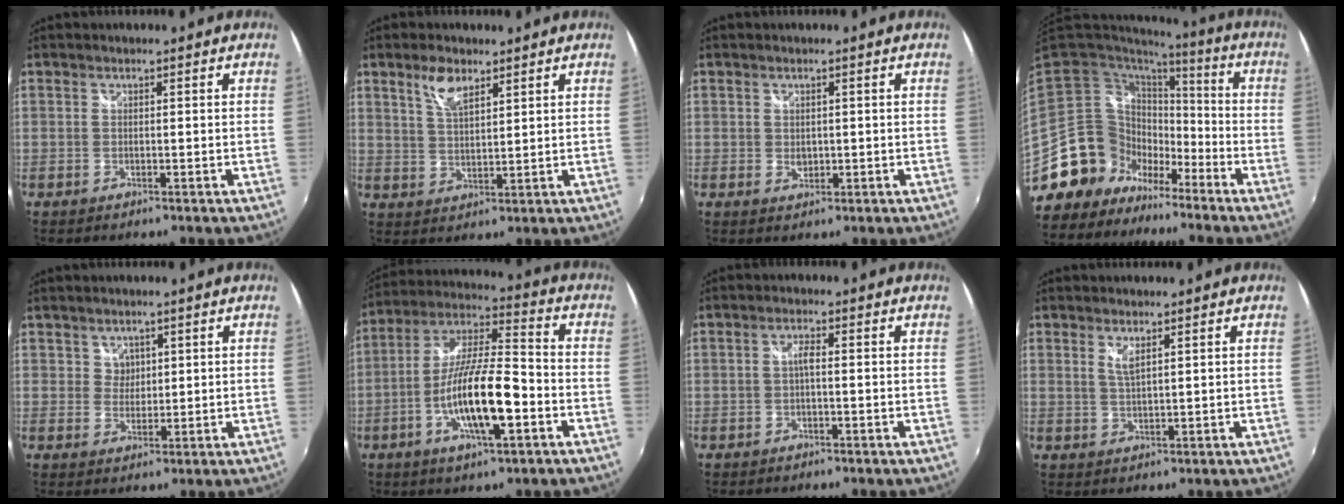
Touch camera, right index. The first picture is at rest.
{"total": 5.4, "force": [3.5, 2.1, 3.6], "torque": [-0.066, 0.005, 0.067]}
{"total": 1.6, "force": [0.0, 1.4, 0.8], "torque": [-0.012, -0.001, 0.000]}
{"total": 15.2, "force": [-9.1, 11.4, 4.4], "torque": [-0.112, 0.024, -0.153]}
{"total": 2.5, "force": [1.3, 2.1, 0.0], "torque": [0.005, 0.005, 0.023]}
{"total": 15.6, "force": [-5.3, 3.6, 14.2], "torque": [-0.278, -0.004, -0.100]}
{"total": 1.6, "force": [-0.3, 0.3, 1.5], "torque": [-0.029, 0.007, -0.007]}
{"total": 2.2, "force": [1.3, 0.4, 1.8], "torque": [-0.033, -0.003, 0.022]}